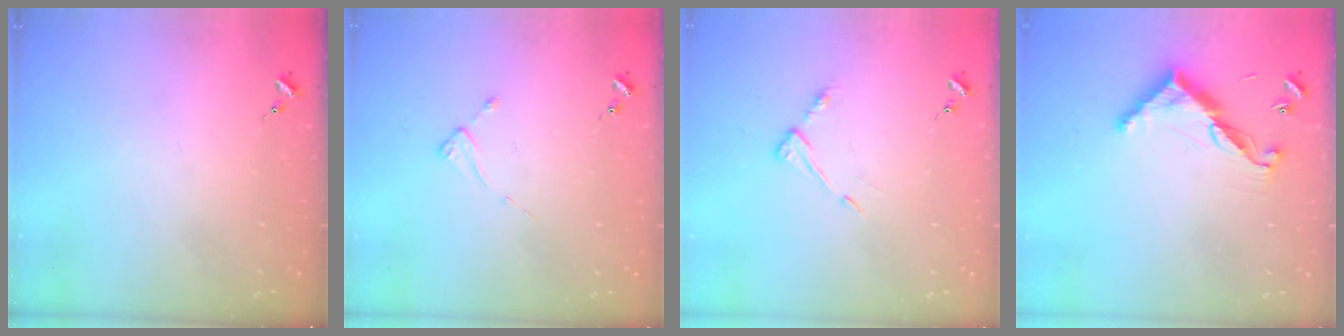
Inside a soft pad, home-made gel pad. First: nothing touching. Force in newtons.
{"total": 2.4, "press": 2.4, "slide": 0.3}
{"total": 5.6, "press": 5.6, "slide": 0.3}
{"total": 10.7, "press": 10.7, "slide": 0.4}